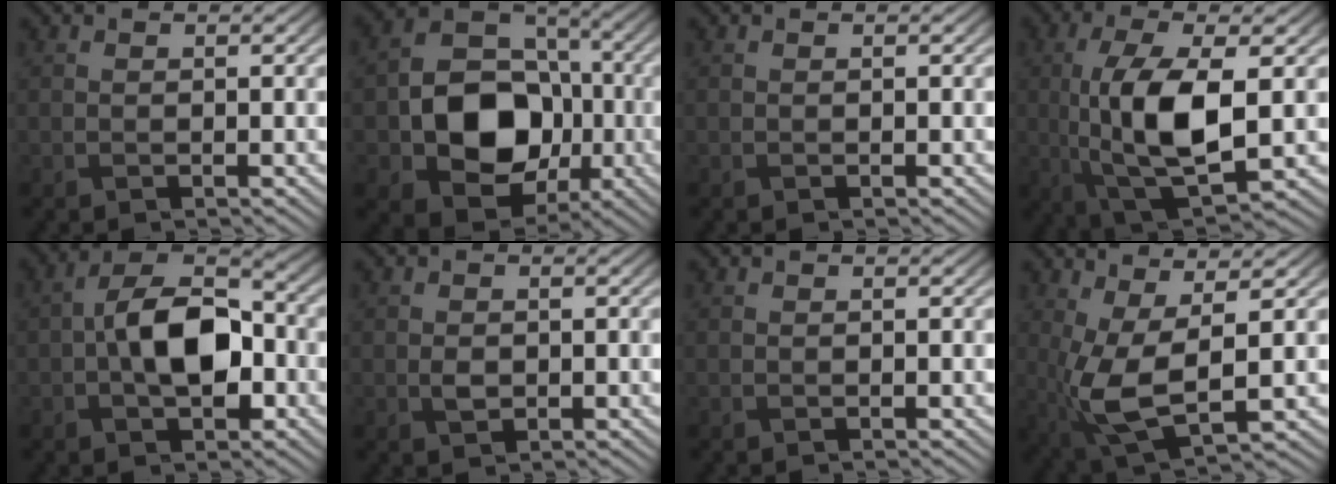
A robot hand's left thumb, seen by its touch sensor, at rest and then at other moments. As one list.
[{"total": 13.0, "force": [-2.8, 10.0, 7.9], "torque": [-0.141, -0.013, -0.060]}, {"total": 0.0}, {"total": 11.7, "force": [-0.1, 4.7, 10.7], "torque": [-0.221, -0.005, 0.002]}, {"total": 9.9, "force": [-0.9, 5.8, 8.0], "torque": [-0.150, 0.005, -0.020]}, {"total": 1.5, "force": [-0.2, 1.1, 1.0], "torque": [-0.022, -0.004, -0.004]}, {"total": 0.0}, {"total": 8.2, "force": [0.0, 3.2, 7.6], "torque": [-0.176, -0.005, 0.004]}]